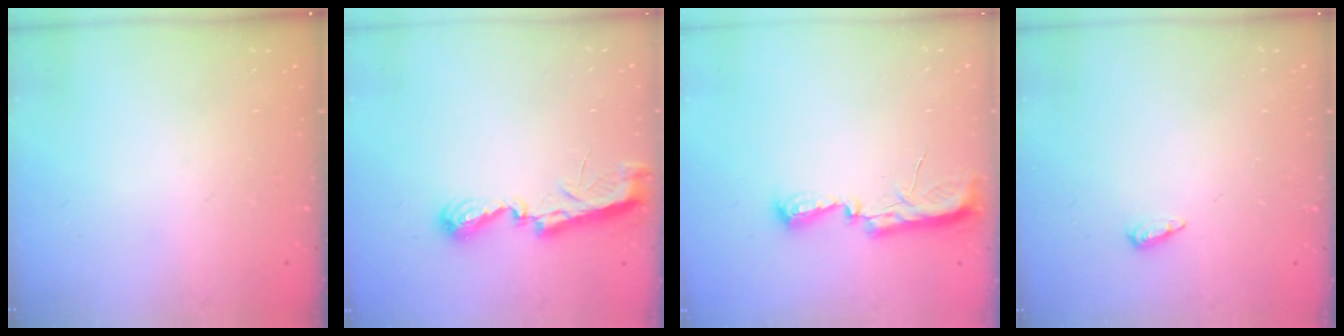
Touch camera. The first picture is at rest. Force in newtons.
{"total": 7.2, "press": 7.2, "slide": 0.1}
{"total": 7.4, "press": 7.4, "slide": 0.7}
{"total": 3.4, "press": 3.3, "slide": 0.5}